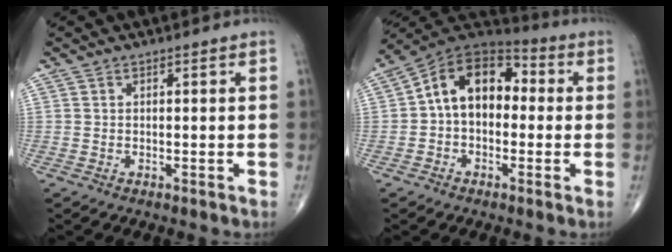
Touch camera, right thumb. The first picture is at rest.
{"total": 13.2, "force": [0.4, 9.0, 9.7], "torque": [-0.124, 0.044, -0.011]}